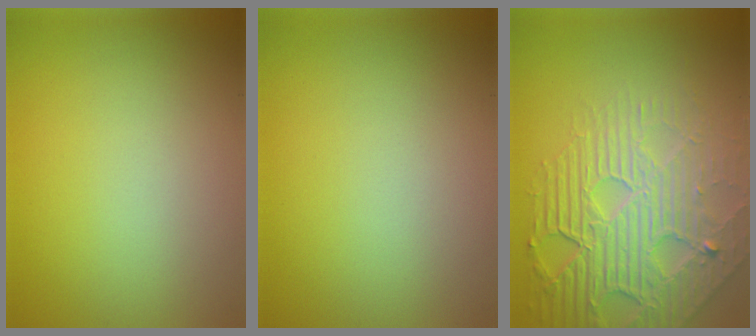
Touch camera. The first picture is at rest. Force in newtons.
{"total": 0.0}
{"total": 7.8, "press": 5.9, "slide": 5.1}